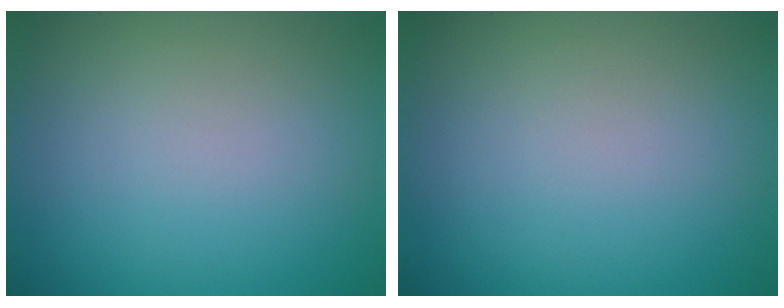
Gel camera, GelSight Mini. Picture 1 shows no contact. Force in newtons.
{"total": 0.0}